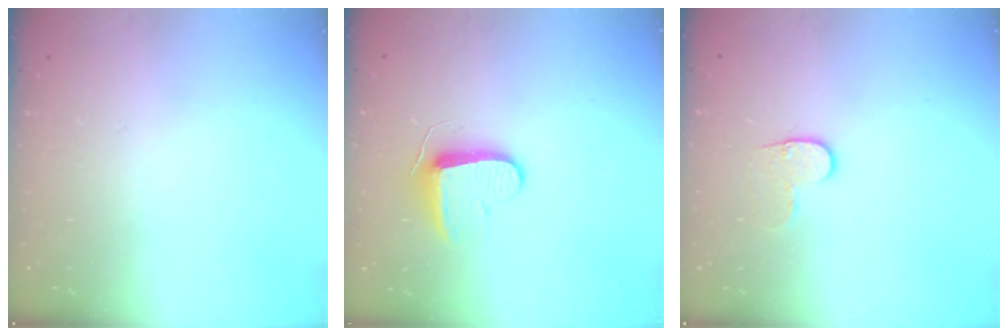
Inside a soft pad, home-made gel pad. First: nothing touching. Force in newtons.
{"total": 9.4, "press": 9.3, "slide": 0.9}
{"total": 5.7, "press": 5.6, "slide": 0.6}